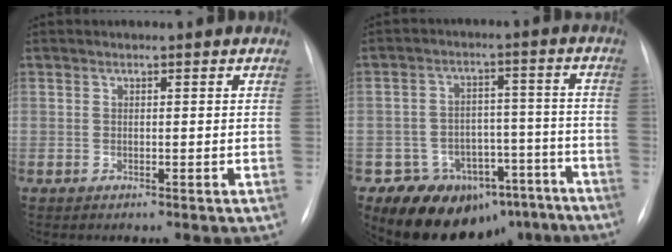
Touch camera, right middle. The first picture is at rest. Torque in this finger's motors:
{"motor_torque": [1.11, -1.03, 0.21, 0.11]}